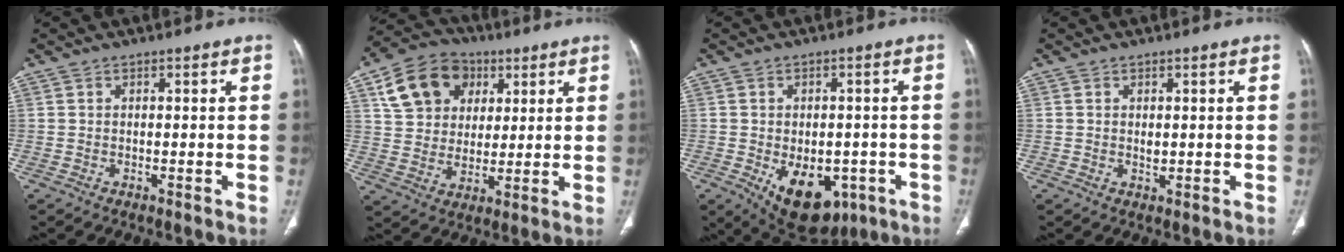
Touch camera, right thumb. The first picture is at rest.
{"total": 14.7, "force": [5.9, 11.5, 7.1], "torque": [-0.108, 0.001, 0.103]}
{"total": 13.9, "force": [-5.4, 8.5, 9.5], "torque": [-0.118, 0.005, -0.059]}
{"total": 1.1, "force": [0.1, 0.8, 0.8], "torque": [-0.010, -0.002, 0.005]}